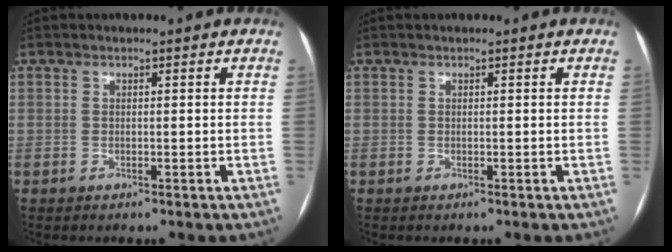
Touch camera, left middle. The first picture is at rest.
{"total": 0.0}